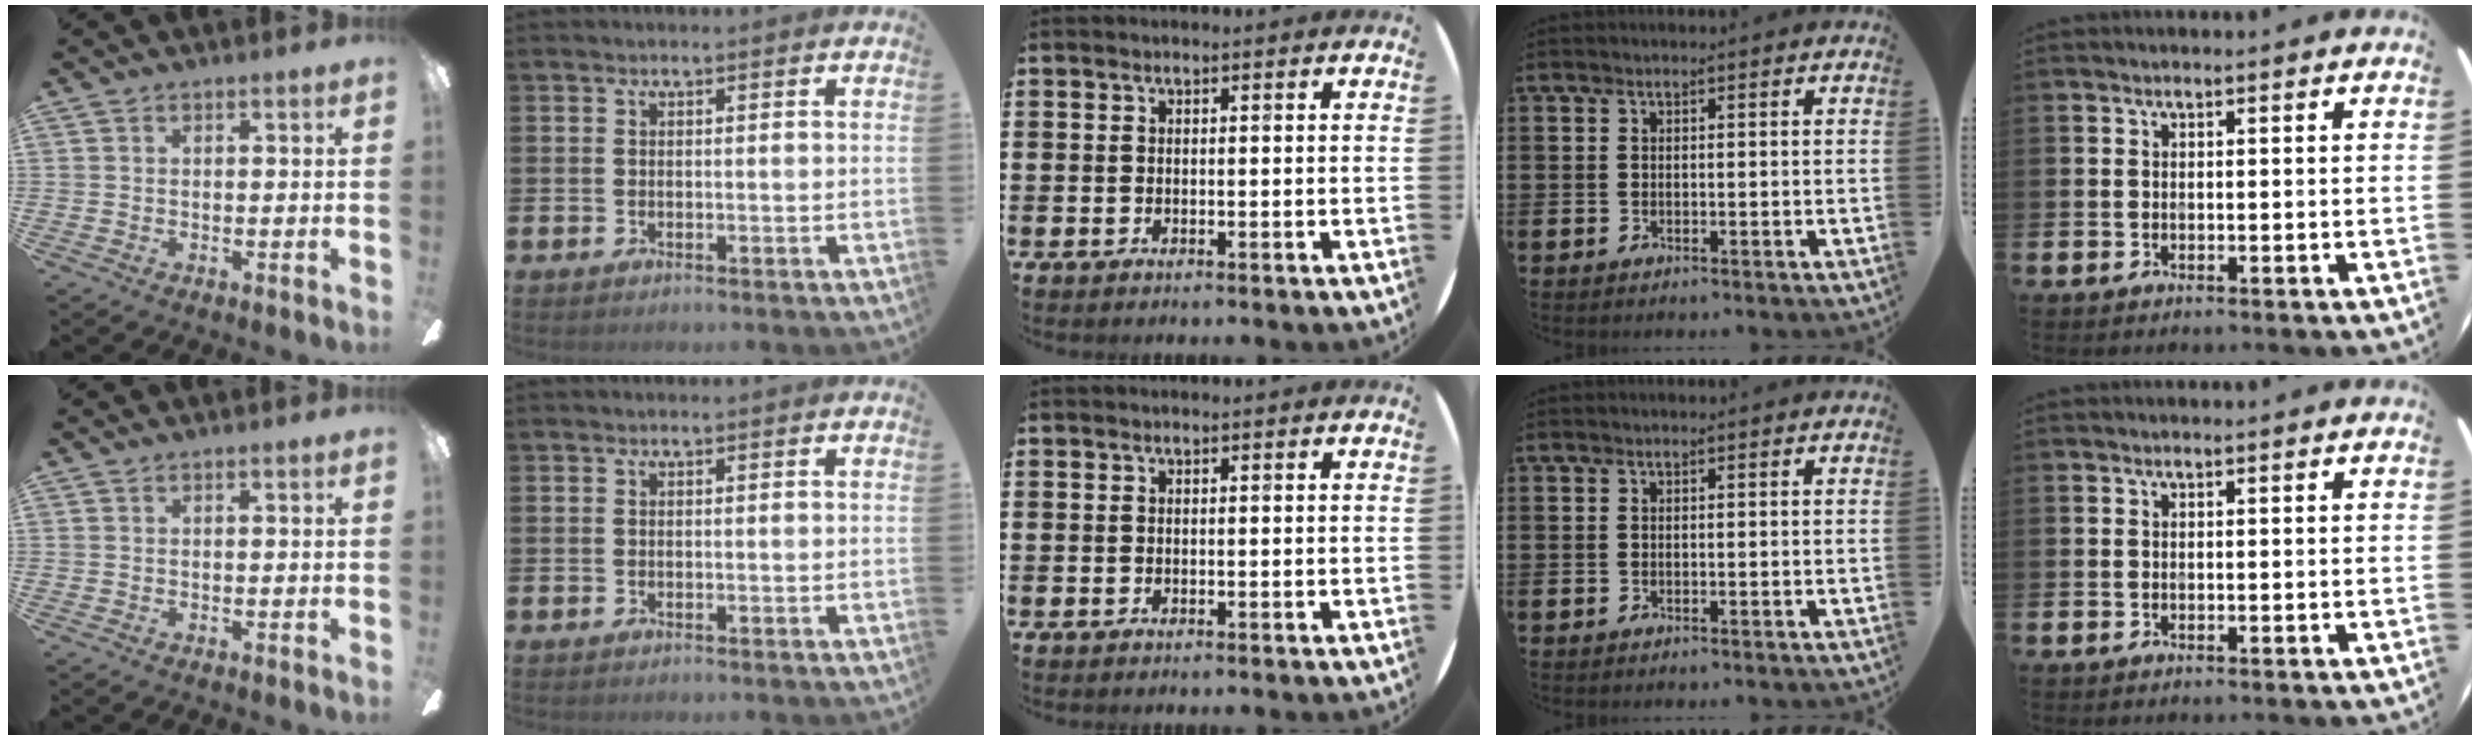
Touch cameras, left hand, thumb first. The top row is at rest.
{}